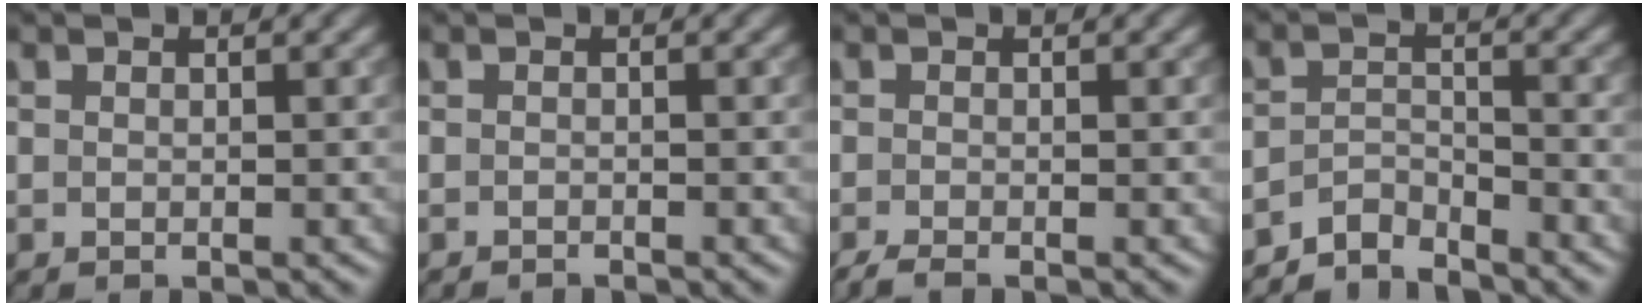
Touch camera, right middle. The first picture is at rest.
{"total": 0.7, "force": [-0.7, 0.1, 0.1], "torque": [0.001, -0.004, -0.012]}
{"total": 1.5, "force": [-1.2, 0.2, 0.9], "torque": [-0.017, -0.007, -0.027]}
{"total": 3.2, "force": [-3.1, 0.5, 0.5], "torque": [-0.008, 0.003, -0.067]}